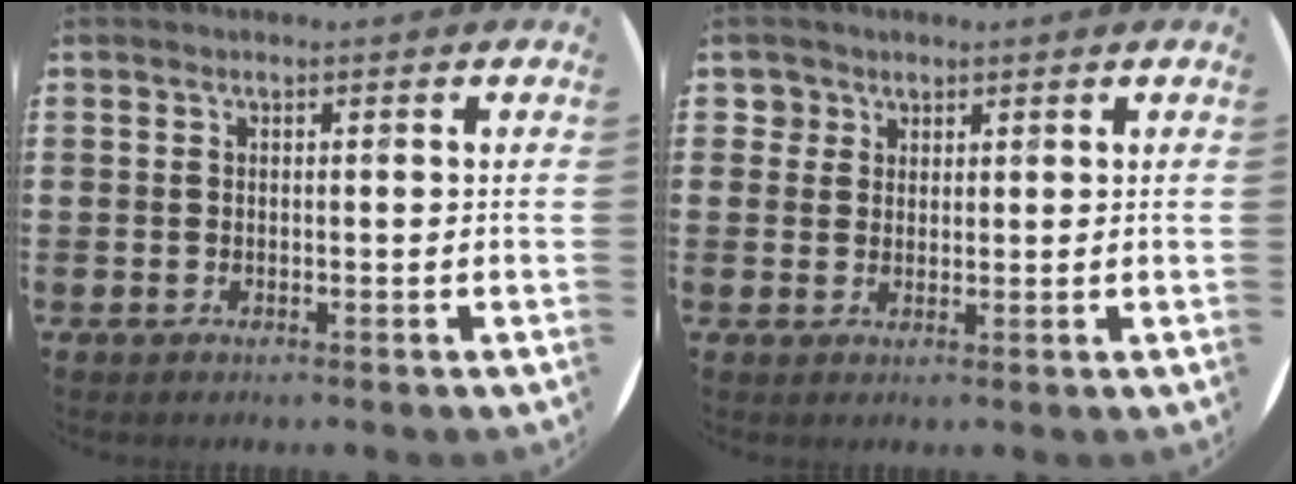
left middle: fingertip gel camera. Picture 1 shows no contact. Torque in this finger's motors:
{"motor_torque": [-0.18, 0.21, -0.08, -0.03]}